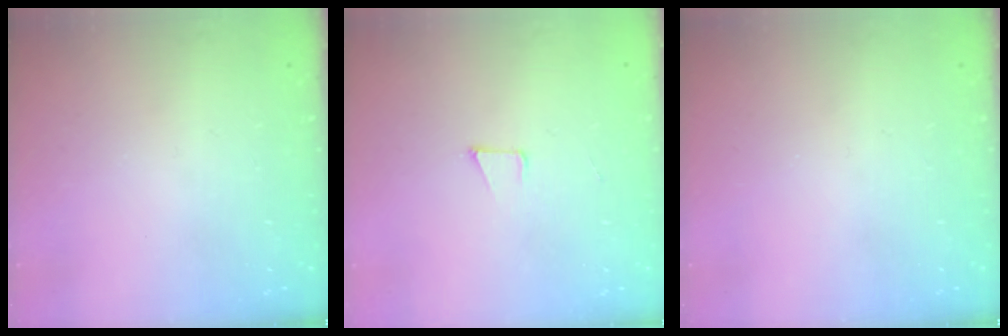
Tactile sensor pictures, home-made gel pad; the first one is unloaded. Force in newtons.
{"total": 3.9, "press": 2.9, "slide": 2.6}
{"total": 0.0}